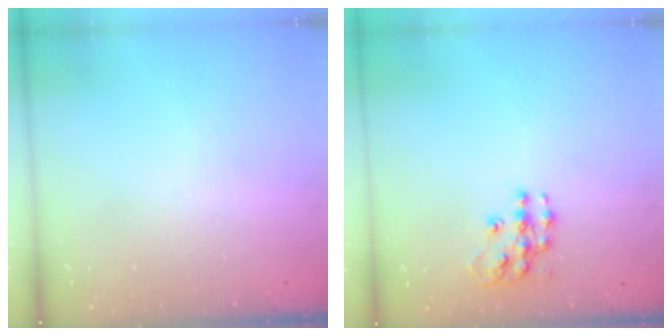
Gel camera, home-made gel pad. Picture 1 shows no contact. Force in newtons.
{"total": 10.4, "press": 10.4, "slide": 0.5}